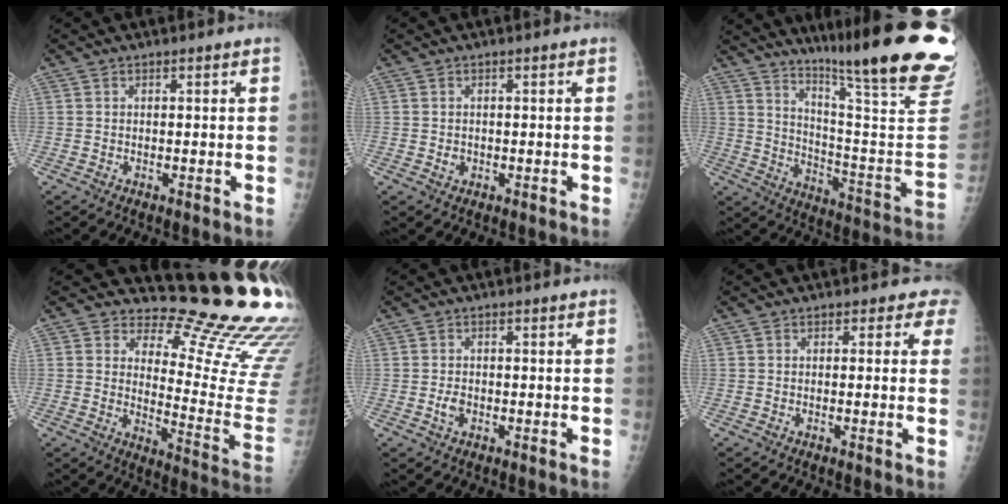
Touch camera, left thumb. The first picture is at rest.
{"total": 1.3, "force": [-0.4, 1.1, 0.5], "torque": [-0.001, 0.002, -0.003]}
{"total": 27.9, "force": [19.8, 1.7, 19.6], "torque": [-0.260, -0.142, 0.280]}
{"total": 20.2, "force": [18.1, 4.7, 7.6], "torque": [-0.051, -0.196, 0.211]}
{"total": 2.1, "force": [-0.8, 1.5, 1.3], "torque": [-0.019, 0.004, -0.014]}
{"total": 2.8, "force": [1.5, 1.9, 1.4], "torque": [0.012, -0.004, -0.003]}